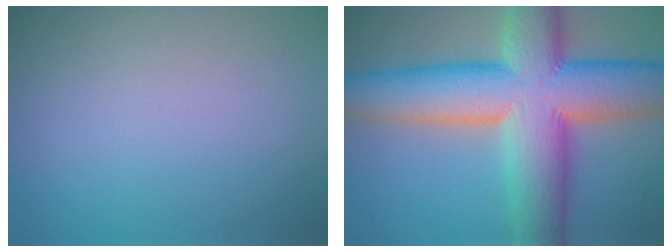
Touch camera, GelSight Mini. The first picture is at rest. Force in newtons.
{"total": 15.0, "press": 14.9, "slide": 0.6}